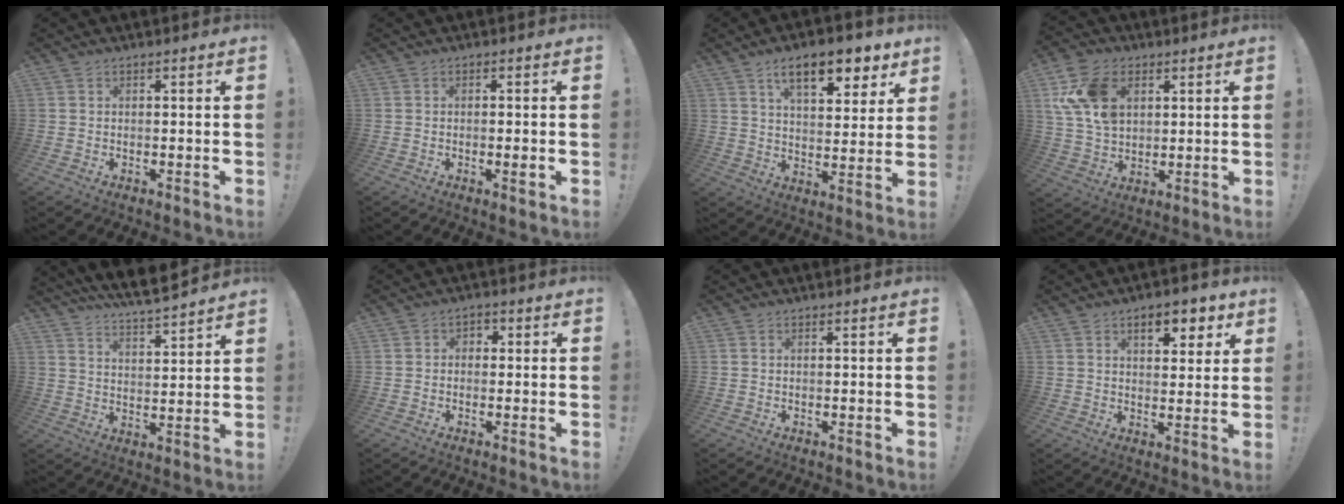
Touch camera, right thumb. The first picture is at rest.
{"total": 2.0, "force": [-0.6, 0.3, 1.9], "torque": [-0.024, -0.001, -0.011]}
{"total": 13.9, "force": [8.1, 5.4, 9.9], "torque": [-0.140, -0.040, 0.134]}
{"total": 15.7, "force": [5.7, 11.0, 9.7], "torque": [-0.179, -0.015, 0.116]}
{"total": 8.1, "force": [7.5, 1.0, 3.1], "torque": [-0.072, -0.061, 0.133]}
{"total": 2.1, "force": [-0.8, 1.7, 0.8], "torque": [-0.011, 0.006, -0.016]}
{"total": 0.0}
{"total": 7.9, "force": [4.4, 3.5, 5.5], "torque": [-0.062, -0.019, 0.072]}